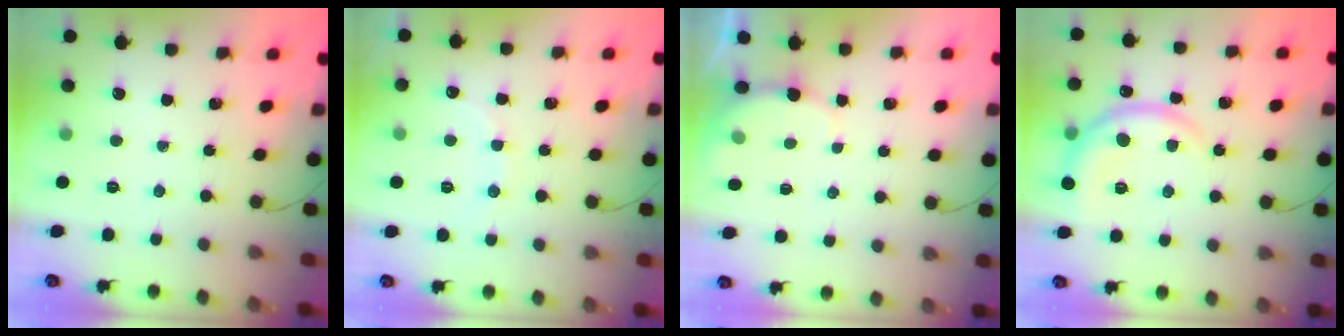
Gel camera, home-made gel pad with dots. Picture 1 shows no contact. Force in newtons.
{"total": 7.7, "press": 7.5, "slide": 1.6}
{"total": 2.8, "press": 2.7, "slide": 0.7}
{"total": 8.7, "press": 8.7, "slide": 0.5}